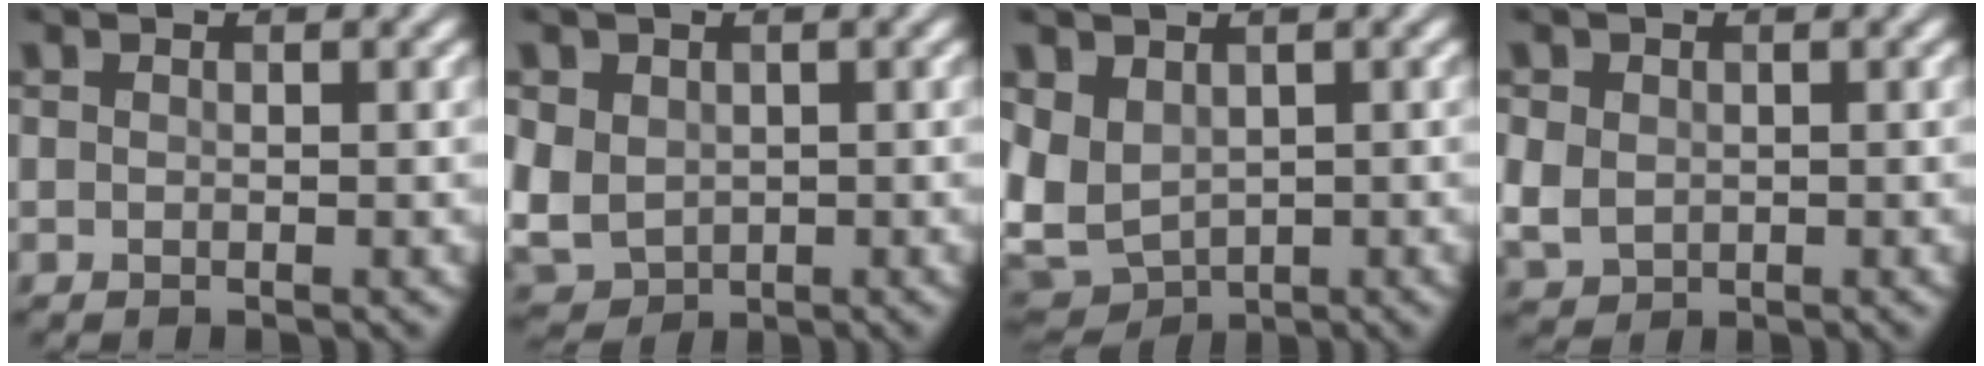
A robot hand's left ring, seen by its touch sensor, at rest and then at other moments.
{"total": 4.7, "force": [0.3, 4.0, 2.4], "torque": [-0.073, -0.001, 0.013]}
{"total": 4.9, "force": [0.4, 3.8, 3.1], "torque": [-0.071, -0.004, 0.004]}
{"total": 2.6, "force": [0.1, 2.3, 1.3], "torque": [-0.036, -0.001, 0.005]}